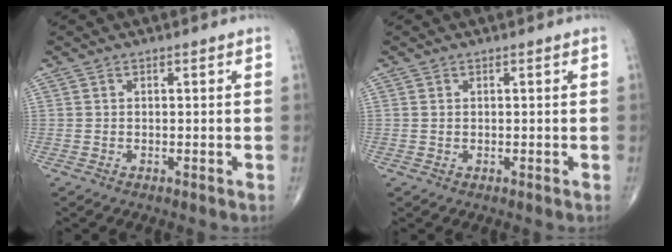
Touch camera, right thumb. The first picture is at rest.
{"total": 0.6, "force": [0.2, 0.4, 0.3], "torque": [-0.004, -0.001, 0.003]}